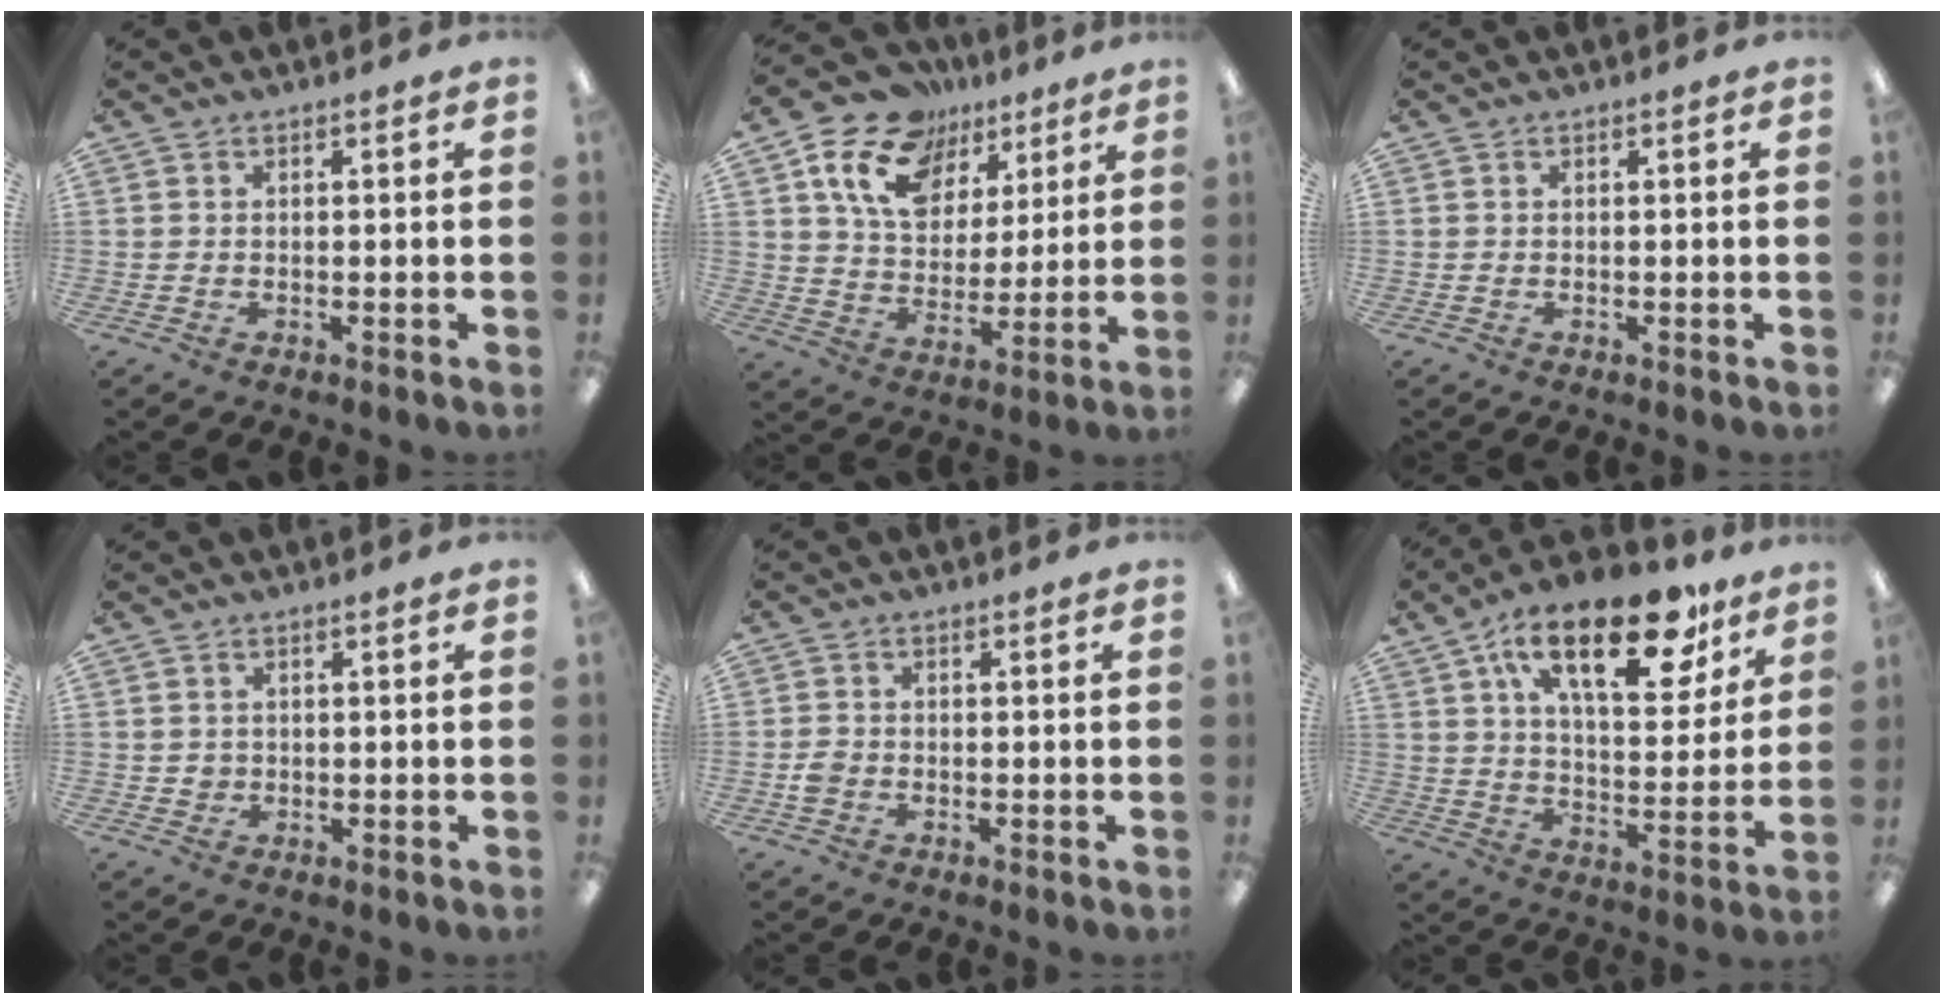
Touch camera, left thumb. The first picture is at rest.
{"total": 15.6, "force": [9.0, 10.8, 6.7], "torque": [-0.133, -0.038, 0.173]}
{"total": 0.0}
{"total": 1.5, "force": [0.1, 1.4, 0.5], "torque": [-0.011, 0.006, -0.001]}
{"total": 2.3, "force": [-0.9, 1.8, 1.2], "torque": [-0.022, 0.005, -0.017]}
{"total": 23.3, "force": [14.2, 9.7, 15.6], "torque": [-0.238, -0.073, 0.235]}